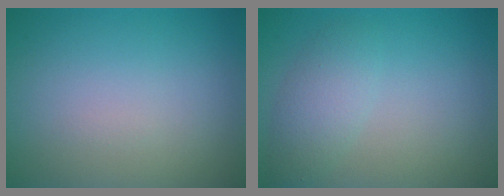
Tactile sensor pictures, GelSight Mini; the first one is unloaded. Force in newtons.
{"total": 2.6, "press": 2.6, "slide": 0.2}